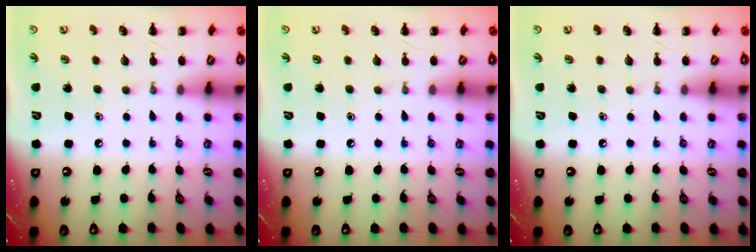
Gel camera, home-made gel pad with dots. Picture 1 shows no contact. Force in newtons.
{"total": 0.0}
{"total": 0.0}